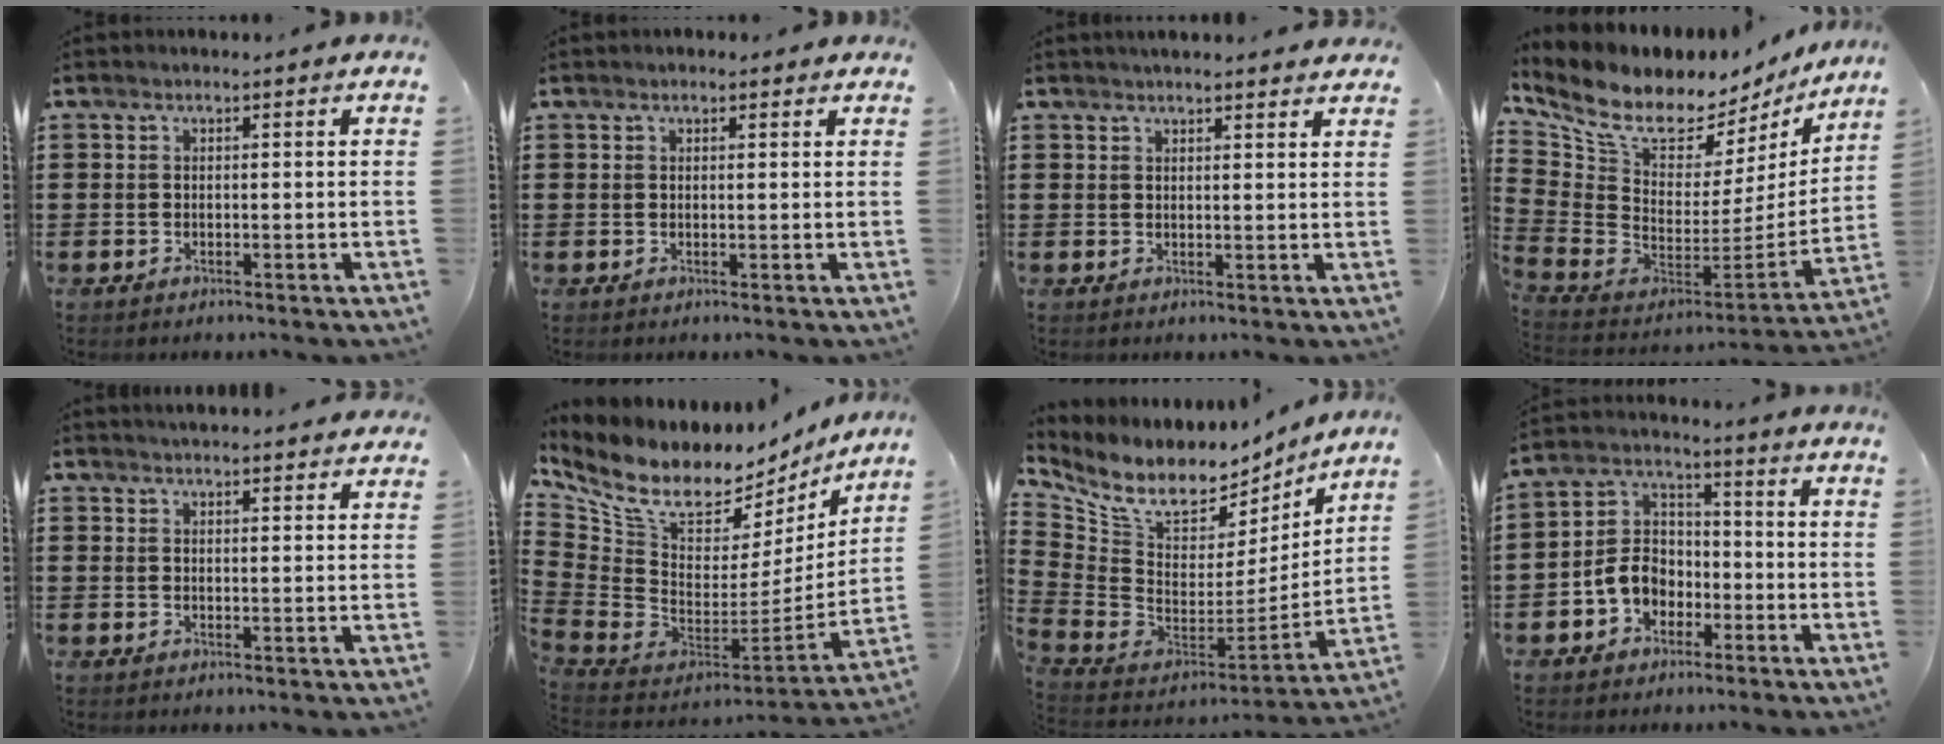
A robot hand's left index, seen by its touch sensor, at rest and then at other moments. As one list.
[{"total": 1.0, "force": [0.8, 0.5, 0.3], "torque": [-0.006, 0.006, 0.014]}, {"total": 2.3, "force": [2.3, 0.0, 0.3], "torque": [-0.010, -0.002, 0.043]}, {"total": 8.2, "force": [6.2, 3.7, 3.9], "torque": [-0.114, -0.058, 0.112]}, {"total": 2.3, "force": [2.3, -0.1, 0.0], "torque": [-0.006, -0.007, 0.044]}, {"total": 9.6, "force": [7.0, 4.6, 4.7], "torque": [-0.137, -0.062, 0.126]}, {"total": 9.1, "force": [6.3, 4.7, 4.5], "torque": [-0.131, -0.051, 0.112]}, {"total": 6.8, "force": [-2.9, 5.3, 3.1], "torque": [-0.089, 0.013, -0.063]}]